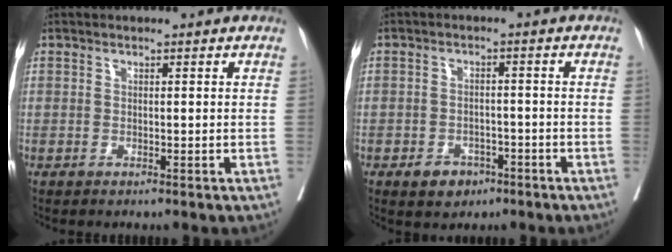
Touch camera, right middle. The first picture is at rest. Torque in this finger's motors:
{"motor_torque": [0.57, -0.52, 0.01, 0.02]}